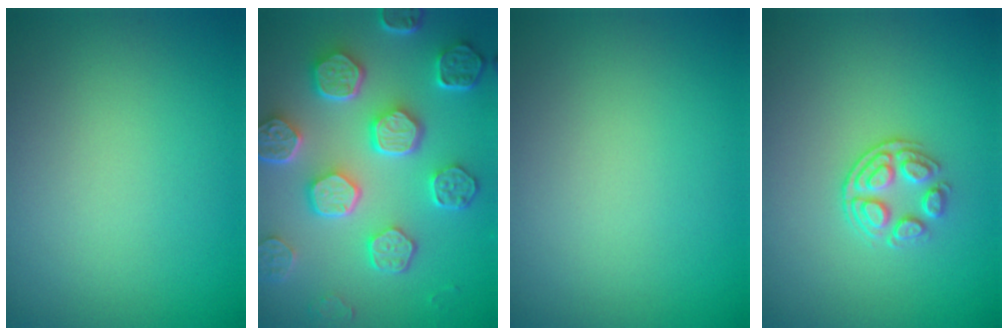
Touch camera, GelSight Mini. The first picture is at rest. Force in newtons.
{"total": 8.0, "press": 6.1, "slide": 5.2}
{"total": 0.0}
{"total": 2.4, "press": 1.8, "slide": 1.6}